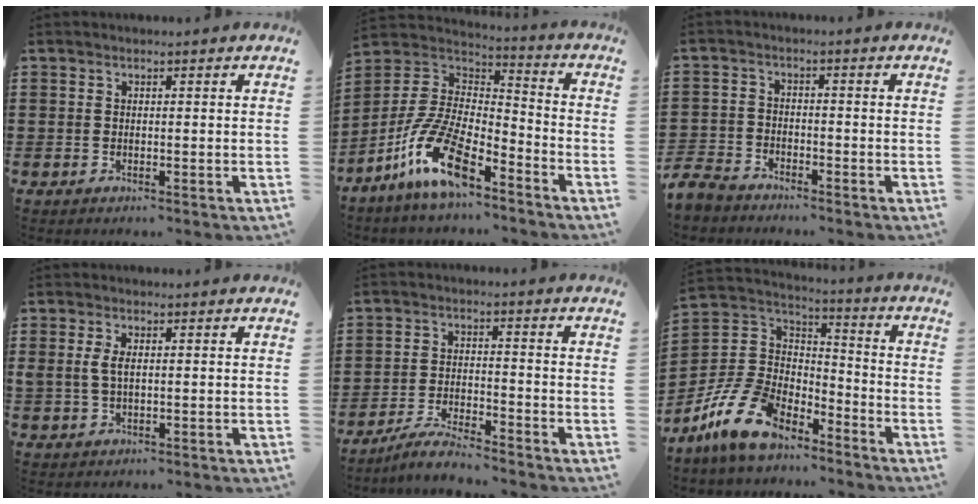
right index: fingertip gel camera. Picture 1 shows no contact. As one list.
[{"total": 13.7, "force": [-8.7, 4.5, 9.6], "torque": [-0.213, 0.015, -0.169]}, {"total": 3.6, "force": [-3.5, 1.1, 0.3], "torque": [-0.031, -0.006, -0.080]}, {"total": 2.9, "force": [0.4, 1.4, 2.5], "torque": [-0.061, 0.005, 0.004]}, {"total": 4.5, "force": [-4.3, 0.2, 1.5], "torque": [-0.040, 0.000, -0.087]}, {"total": 12.7, "force": [-9.3, 6.4, 5.8], "torque": [-0.153, 0.030, -0.183]}]